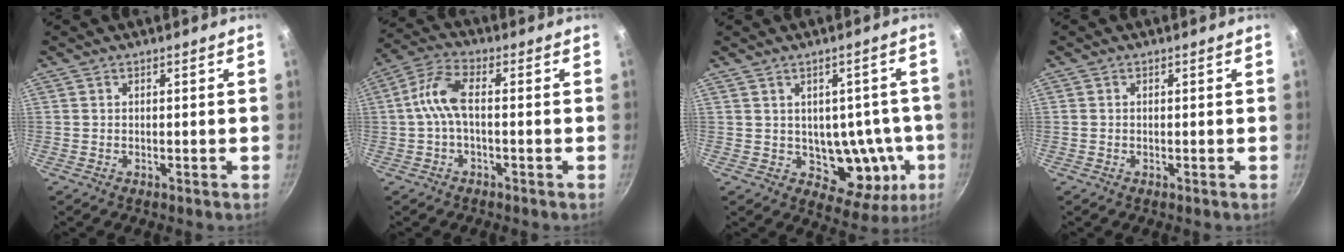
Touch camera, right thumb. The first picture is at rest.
{"total": 7.0, "force": [-0.9, 3.1, 6.2], "torque": [-0.143, 0.029, -0.028]}
{"total": 11.9, "force": [-1.1, 8.5, 8.2], "torque": [-0.061, -0.006, -0.001]}
{"total": 0.0}